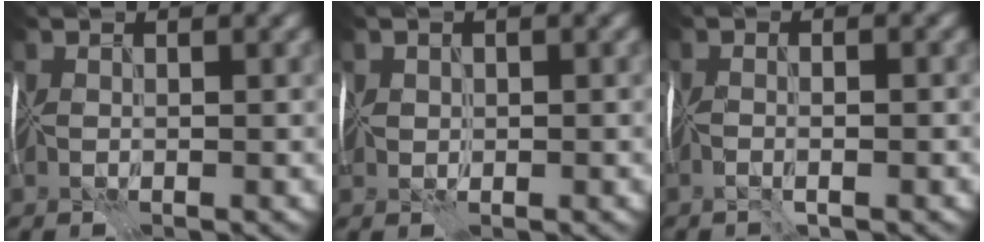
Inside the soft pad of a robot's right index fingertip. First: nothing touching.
{"total": 0.6, "force": [0.3, 0.5, -0.1], "torque": [0.007, 0.007, 0.005]}
{"total": 1.3, "force": [-1.0, -0.6, 0.6], "torque": [0.003, 0.005, -0.018]}